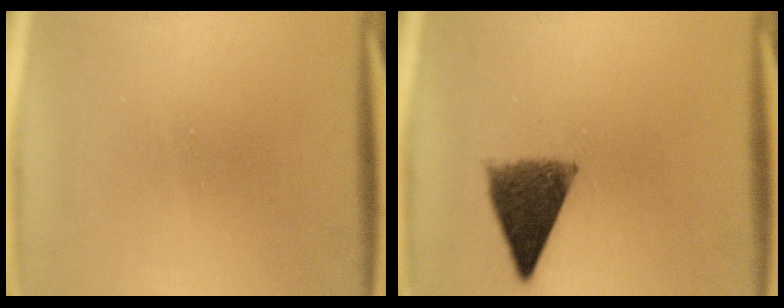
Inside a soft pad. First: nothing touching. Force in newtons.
{"total": 8.5}